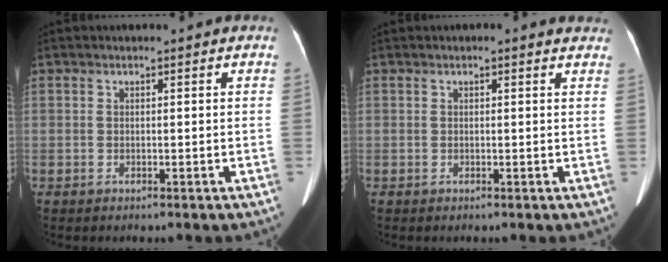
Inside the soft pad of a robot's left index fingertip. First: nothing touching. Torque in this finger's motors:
{"motor_torque": [1.08, -1.08, 0.11, 0.01]}